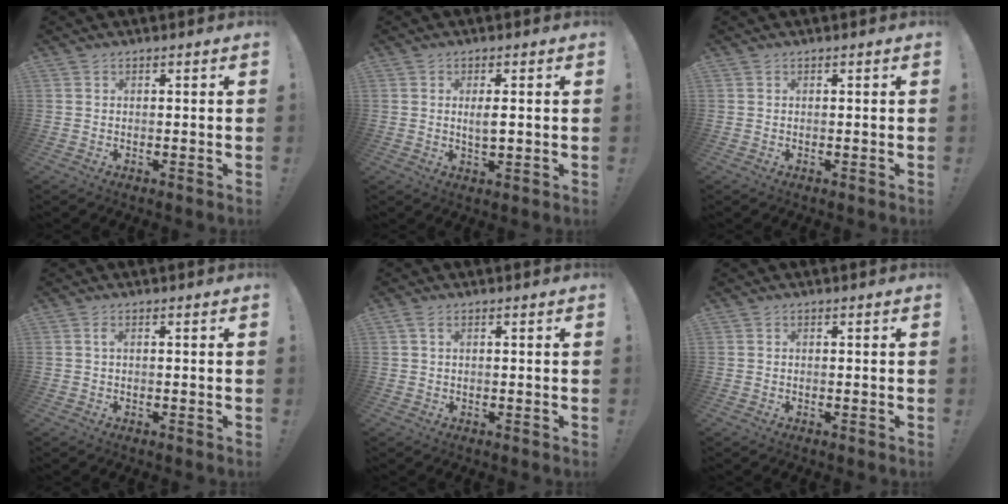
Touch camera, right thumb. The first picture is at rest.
{"total": 3.5, "force": [0.5, 1.1, 3.3], "torque": [-0.045, -0.007, 0.004]}
{"total": 0.0}
{"total": 1.2, "force": [0.2, 0.0, 1.2], "torque": [-0.024, 0.003, 0.002]}
{"total": 1.7, "force": [0.8, 0.6, 1.4], "torque": [-0.032, 0.004, 0.015]}
{"total": 0.0}